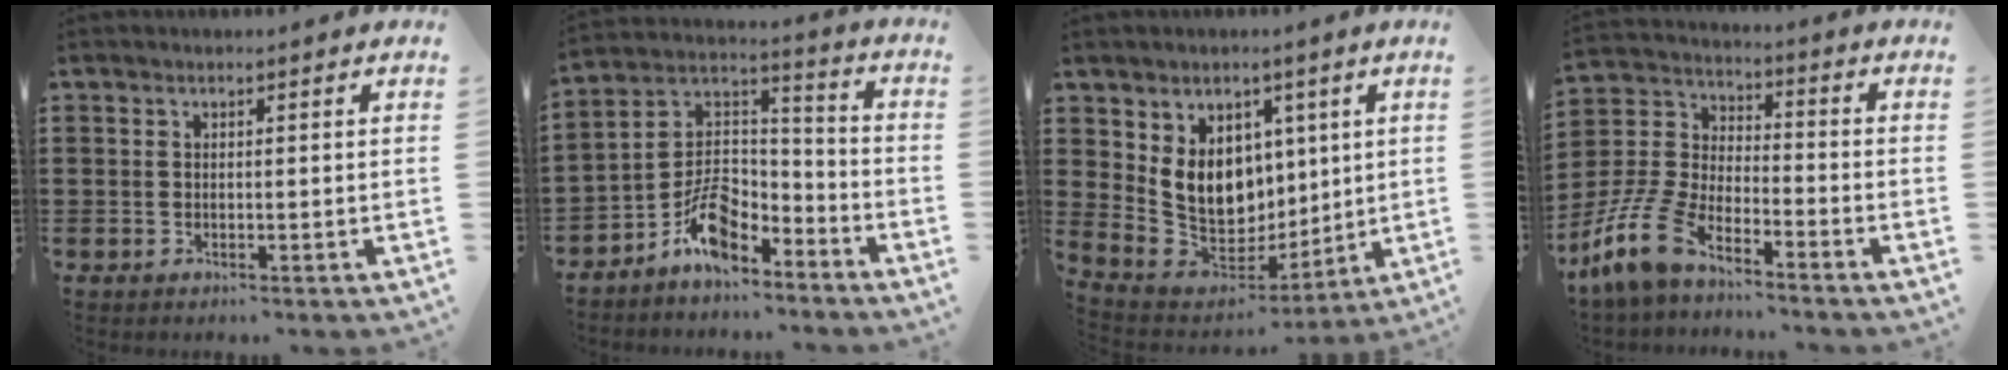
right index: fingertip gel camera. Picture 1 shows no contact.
{"total": 9.3, "force": [-6.2, 4.6, 5.1], "torque": [-0.110, 0.010, -0.118]}
{"total": 11.1, "force": [2.8, 9.1, 5.6], "torque": [-0.139, -0.016, 0.059]}
{"total": 9.2, "force": [-7.0, 2.9, 5.3], "torque": [-0.153, -0.001, -0.147]}